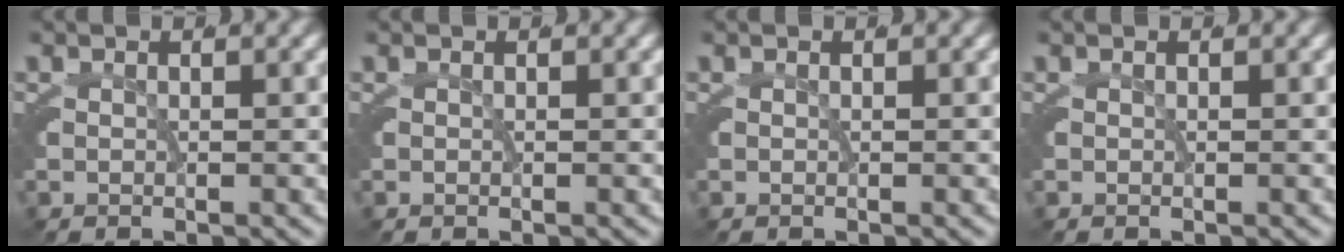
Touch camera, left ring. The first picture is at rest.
{"total": 0.0}
{"total": 0.0}
{"total": 0.0}